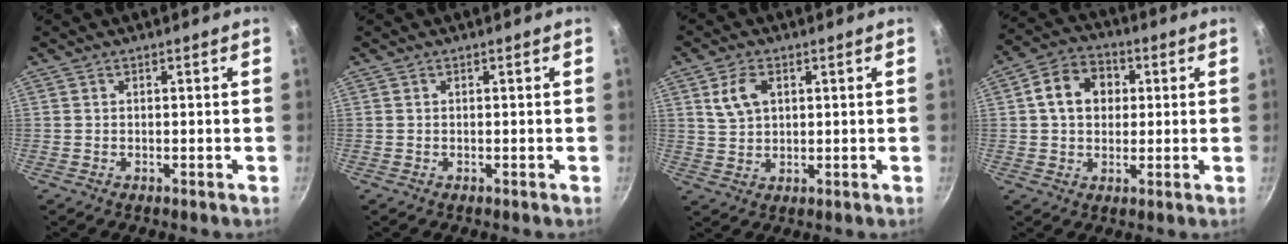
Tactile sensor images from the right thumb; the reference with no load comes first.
{"total": 0.0}
{"total": 5.9, "force": [2.0, 3.8, 4.1], "torque": [-0.068, 0.000, 0.039]}
{"total": 10.0, "force": [1.9, 7.9, 5.8], "torque": [-0.071, 0.016, 0.016]}